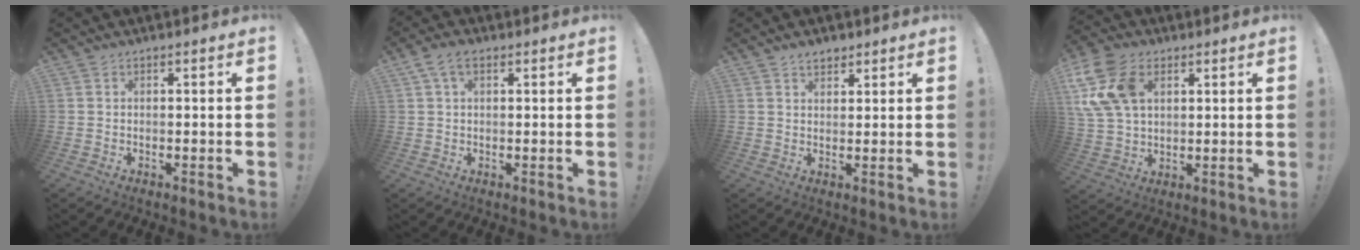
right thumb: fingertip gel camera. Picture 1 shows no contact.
{"total": 4.7, "force": [1.9, 2.6, 3.4], "torque": [-0.065, 0.005, 0.038]}
{"total": 3.1, "force": [2.5, 1.7, 0.9], "torque": [-0.004, -0.015, 0.043]}
{"total": 15.6, "force": [5.2, 10.8, 10.0], "torque": [-0.208, -0.006, 0.105]}